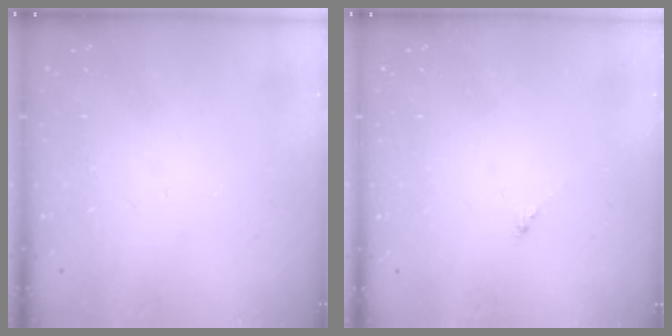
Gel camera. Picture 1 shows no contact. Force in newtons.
{"total": 0.0}